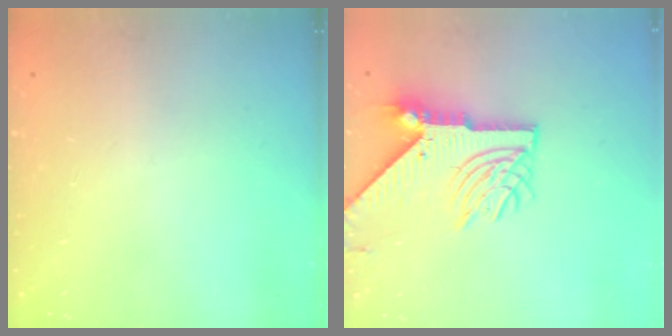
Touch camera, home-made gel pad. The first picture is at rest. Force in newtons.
{"total": 11.2, "press": 11.1, "slide": 1.3}